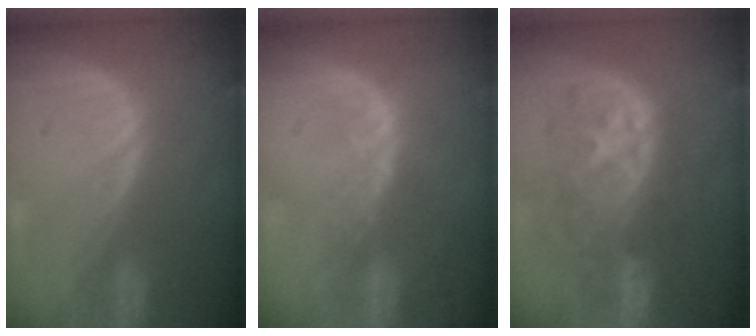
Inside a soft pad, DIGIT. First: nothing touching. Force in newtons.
{"total": 2.6, "press": 2.1, "slide": 1.5}
{"total": 9.9, "press": 9.2, "slide": 3.5}